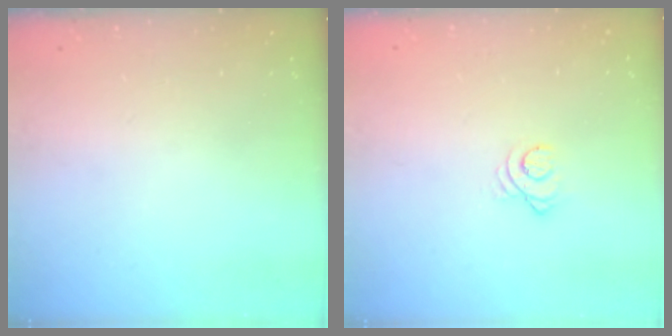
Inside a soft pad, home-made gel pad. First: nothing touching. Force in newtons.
{"total": 2.5, "press": 2.5, "slide": 0.1}